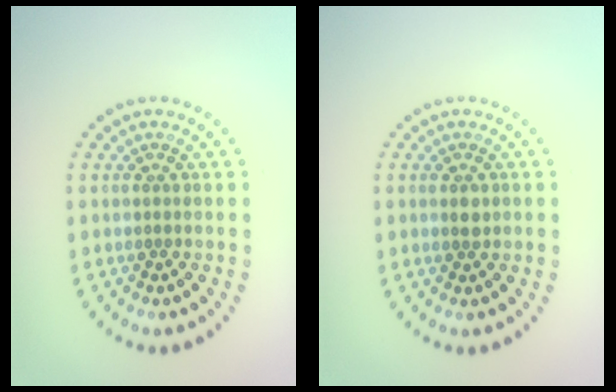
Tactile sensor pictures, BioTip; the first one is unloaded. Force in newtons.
{"total": 1.1, "press": 1.1, "slide": 0.3}